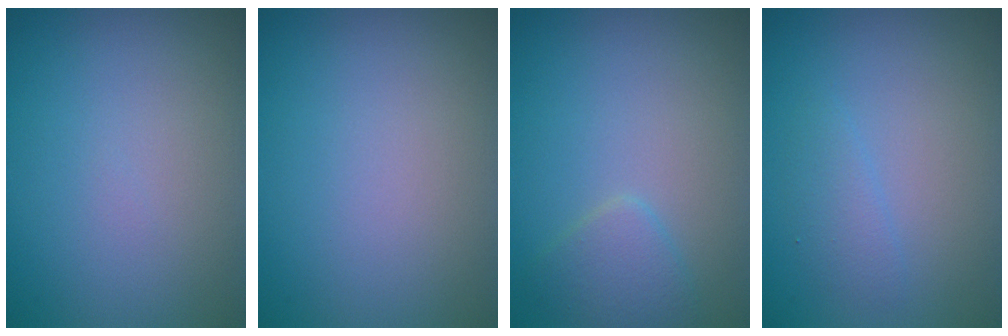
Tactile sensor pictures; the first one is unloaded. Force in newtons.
{"total": 0.0}
{"total": 1.9, "press": 1.9, "slide": 0.2}
{"total": 1.2, "press": 1.2, "slide": 0.1}